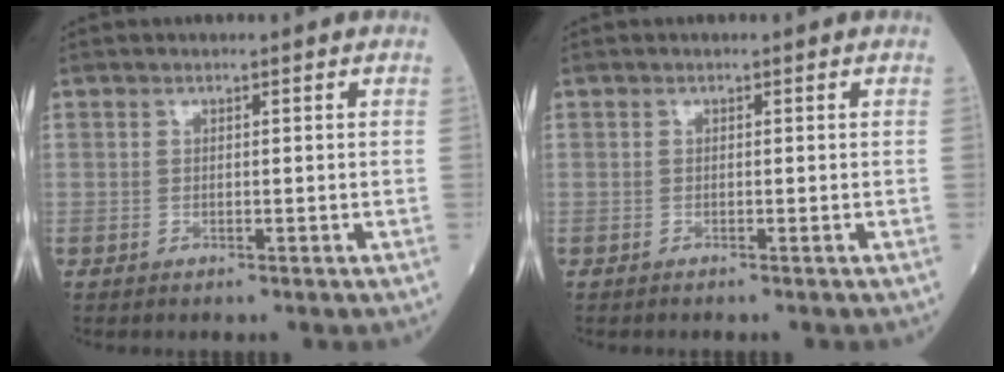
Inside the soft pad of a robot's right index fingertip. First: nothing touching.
{"total": 0.7, "force": [-0.7, 0.0, 0.3], "torque": [-0.002, -0.001, -0.010]}